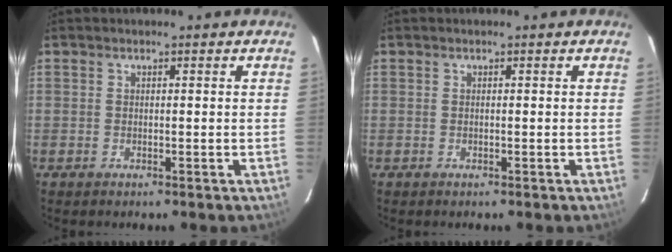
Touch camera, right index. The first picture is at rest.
{"total": 0.0}